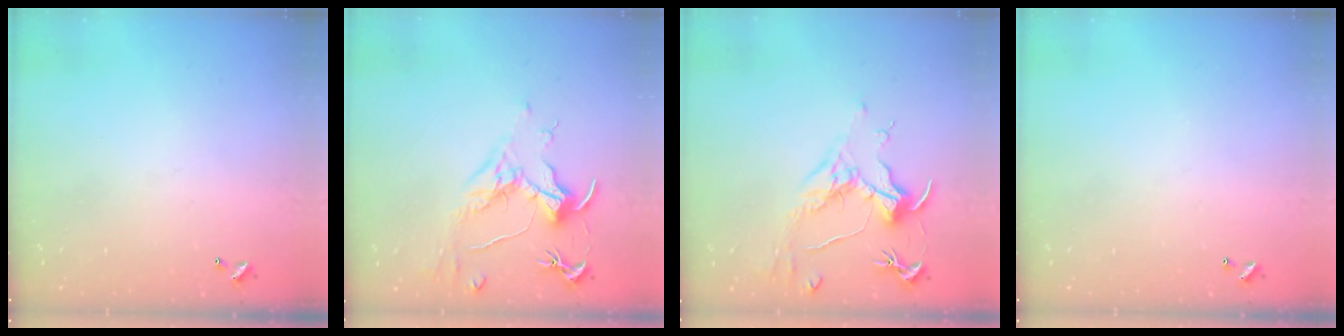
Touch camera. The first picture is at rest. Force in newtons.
{"total": 1.6, "press": 1.4, "slide": 0.7}
{"total": 1.6, "press": 1.3, "slide": 0.9}
{"total": 0.0}